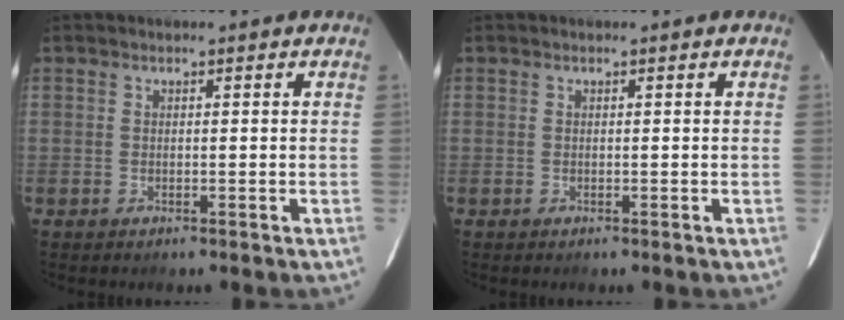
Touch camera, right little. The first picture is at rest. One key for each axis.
{"total": 0.0}